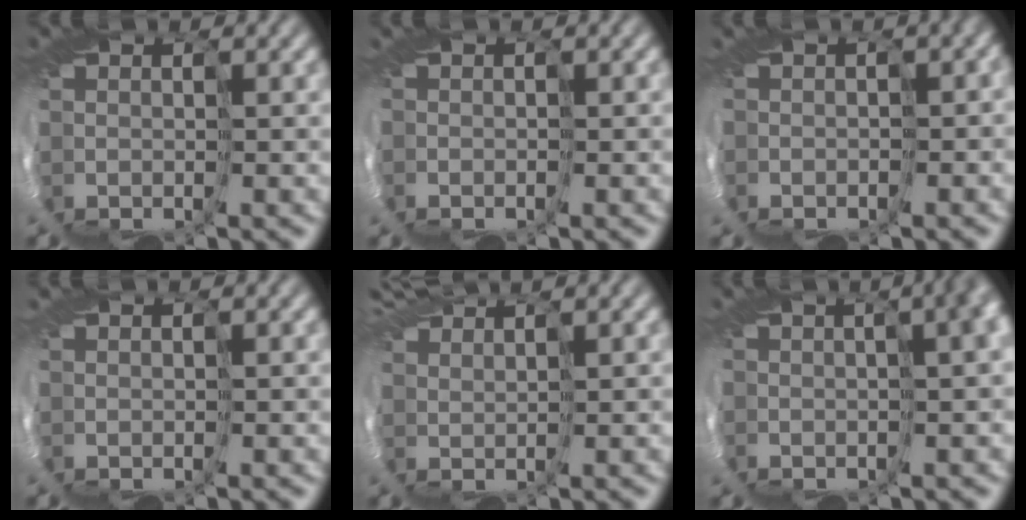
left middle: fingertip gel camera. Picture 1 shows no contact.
{"total": 1.5, "force": [-1.4, 0.5, 0.3], "torque": [-0.002, 0.001, -0.023]}
{"total": 2.9, "force": [-2.3, 1.1, 1.3], "torque": [-0.015, 0.003, -0.030]}
{"total": 1.4, "force": [0.6, -0.9, -0.9], "torque": [0.024, 0.002, 0.012]}
{"total": 3.7, "force": [3.6, -1.0, -0.6], "torque": [-0.004, 0.011, 0.055]}
{"total": 10.7, "force": [0.1, 4.6, 9.7], "torque": [-0.098, 0.017, -0.002]}